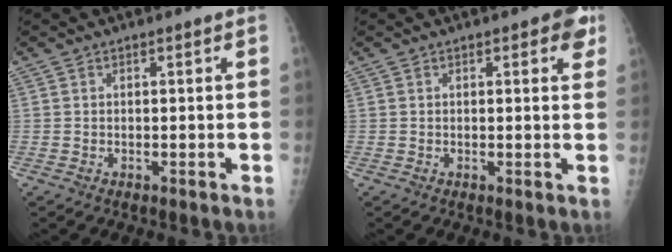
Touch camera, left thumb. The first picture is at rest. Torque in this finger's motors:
{"motor_torque": [1.54, 1.00, 0.42, -0.11, 0.00]}